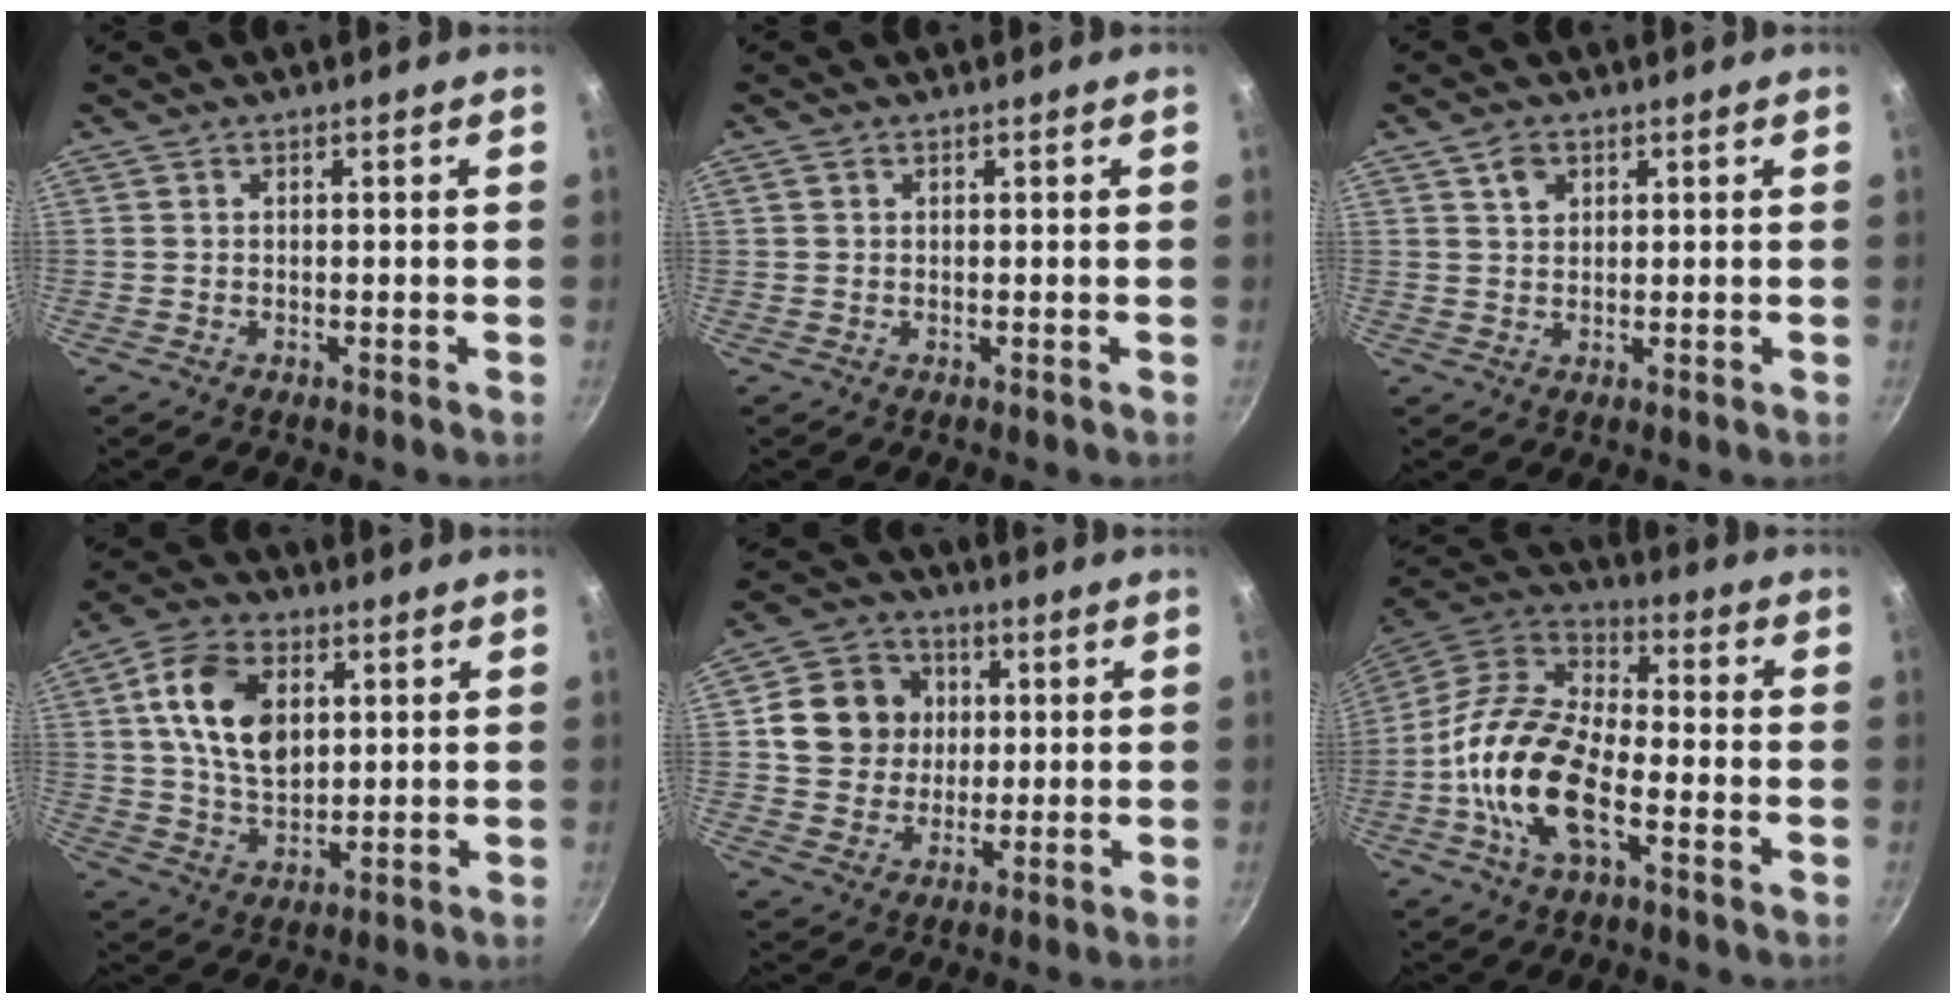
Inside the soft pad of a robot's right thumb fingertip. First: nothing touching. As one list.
[{"total": 0.9, "force": [0.4, 0.7, 0.4], "torque": [-0.007, 0.002, 0.005]}, {"total": 3.1, "force": [1.5, 2.2, 1.6], "torque": [-0.019, -0.003, 0.028]}, {"total": 13.6, "force": [3.3, 8.9, 9.8], "torque": [-0.157, -0.006, 0.059]}, {"total": 12.1, "force": [2.2, 10.9, 4.8], "torque": [-0.057, 0.013, 0.033]}, {"total": 17.8, "force": [-5.2, 8.6, 14.7], "torque": [-0.269, 0.037, -0.115]}]